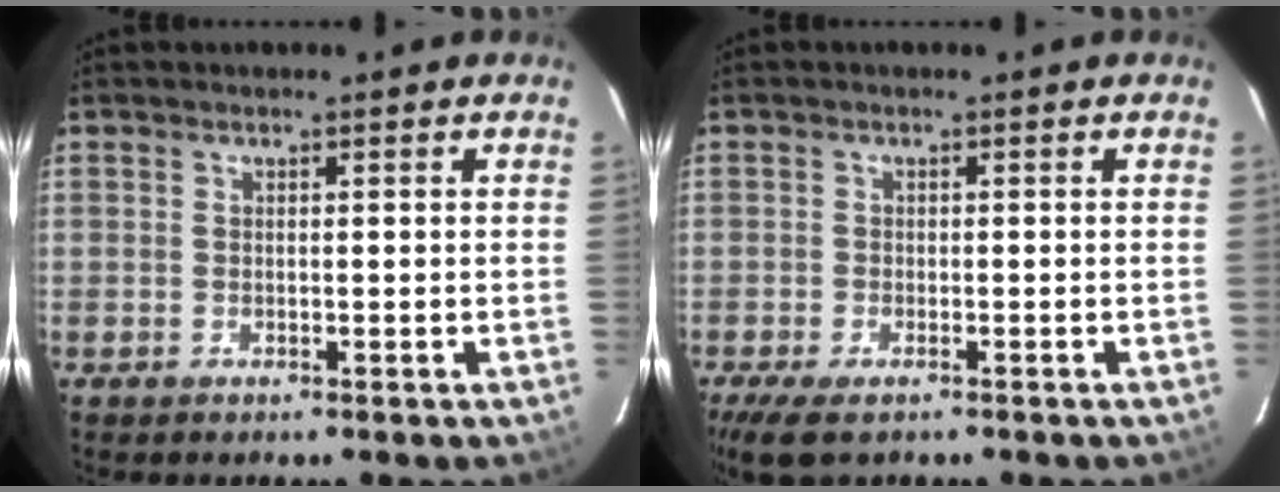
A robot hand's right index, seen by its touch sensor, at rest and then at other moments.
{"total": 5.7, "force": [-3.9, 2.3, 3.6], "torque": [-0.084, -0.023, -0.070]}